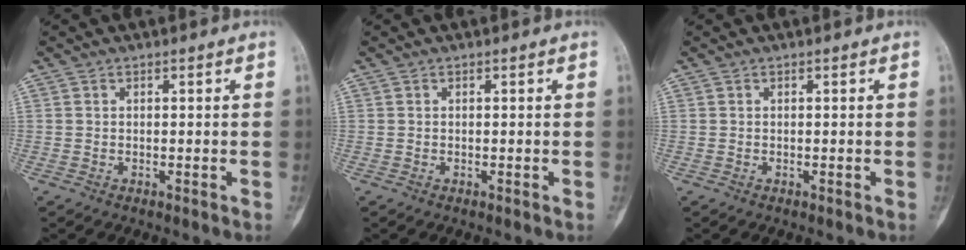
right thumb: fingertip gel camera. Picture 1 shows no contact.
{"total": 0.0}
{"total": 0.0}